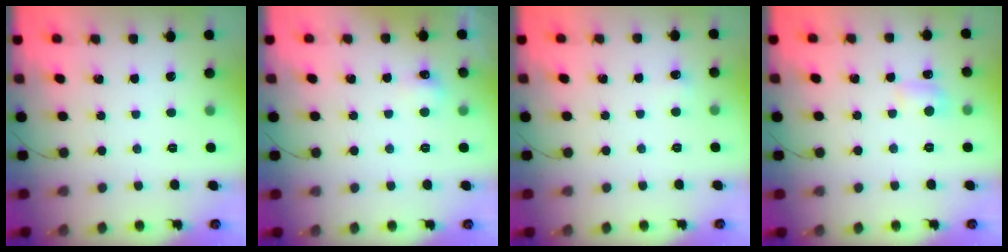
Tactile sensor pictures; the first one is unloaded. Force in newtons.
{"total": 5.1, "press": 5.0, "slide": 1.3}
{"total": 3.6, "press": 3.4, "slide": 1.0}
{"total": 6.8, "press": 6.6, "slide": 1.7}